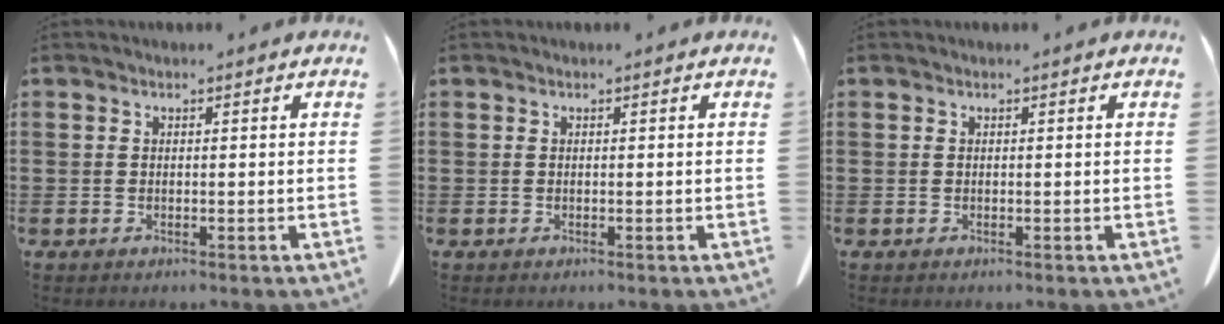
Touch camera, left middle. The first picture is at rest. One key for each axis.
{"total": 0.0}
{"total": 0.0}